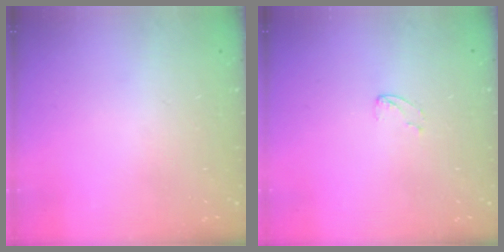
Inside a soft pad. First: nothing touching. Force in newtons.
{"total": 2.8, "press": 2.8, "slide": 0.3}